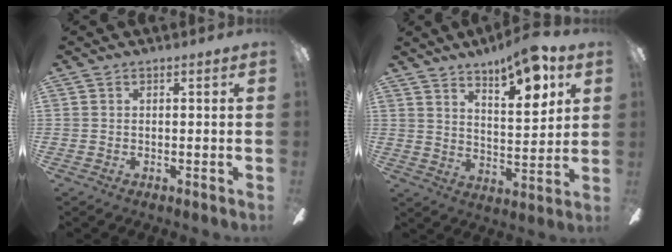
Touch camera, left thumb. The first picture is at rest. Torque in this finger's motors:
{"motor_torque": [0.26, 0.31, -0.13, -0.04, 0.07]}